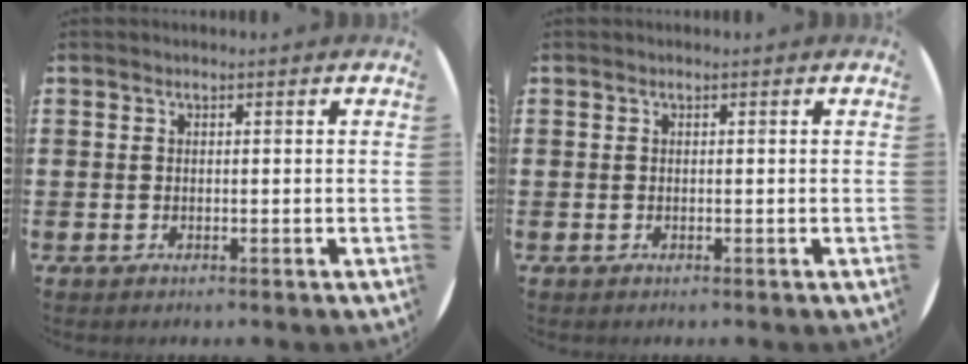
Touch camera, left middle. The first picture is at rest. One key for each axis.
{"total": 0.0}